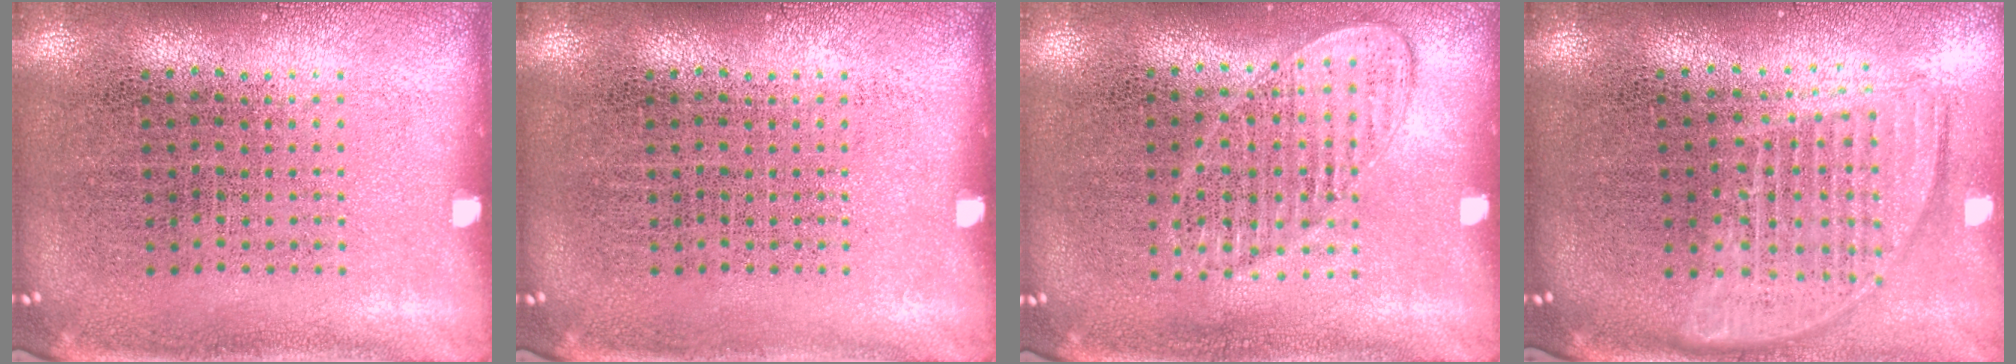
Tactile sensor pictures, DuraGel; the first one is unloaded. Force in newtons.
{"total": 0.0}
{"total": 1.2, "press": 1.1, "slide": 0.4}
{"total": 1.7, "press": 1.4, "slide": 0.9}